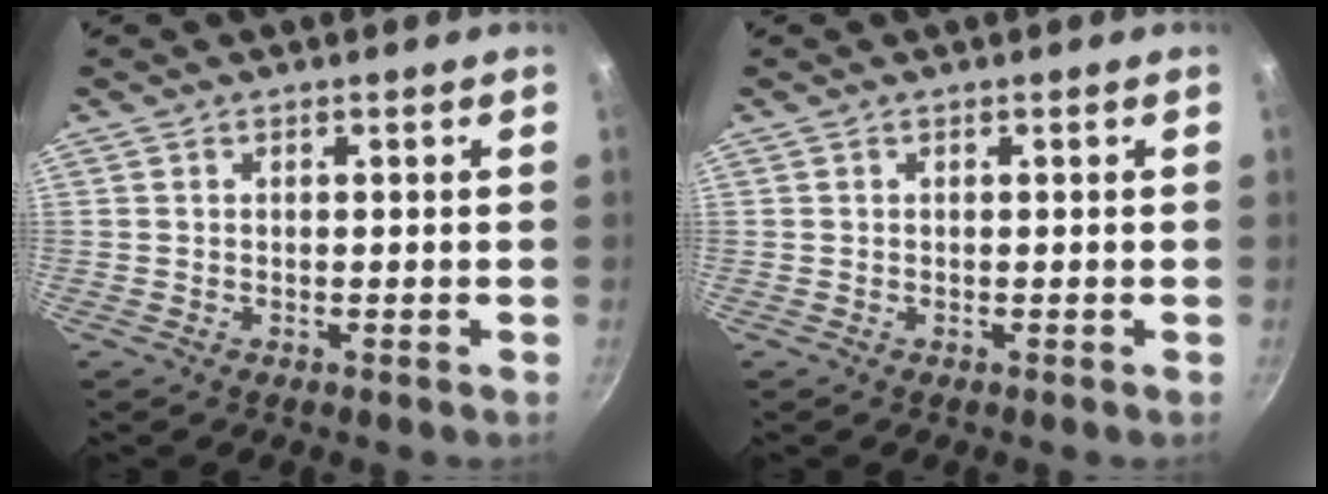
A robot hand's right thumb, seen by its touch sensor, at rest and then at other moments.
{"total": 0.0}